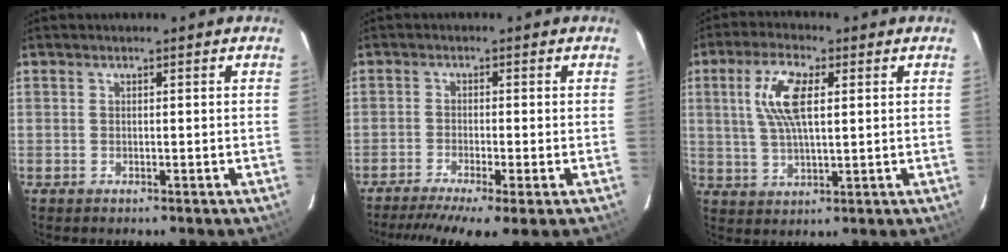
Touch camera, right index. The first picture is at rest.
{"total": 8.4, "force": [-6.0, 0.3, 5.8], "torque": [-0.121, -0.028, -0.100]}
{"total": 8.9, "force": [2.3, 3.2, 7.9], "torque": [-0.158, 0.010, 0.047]}